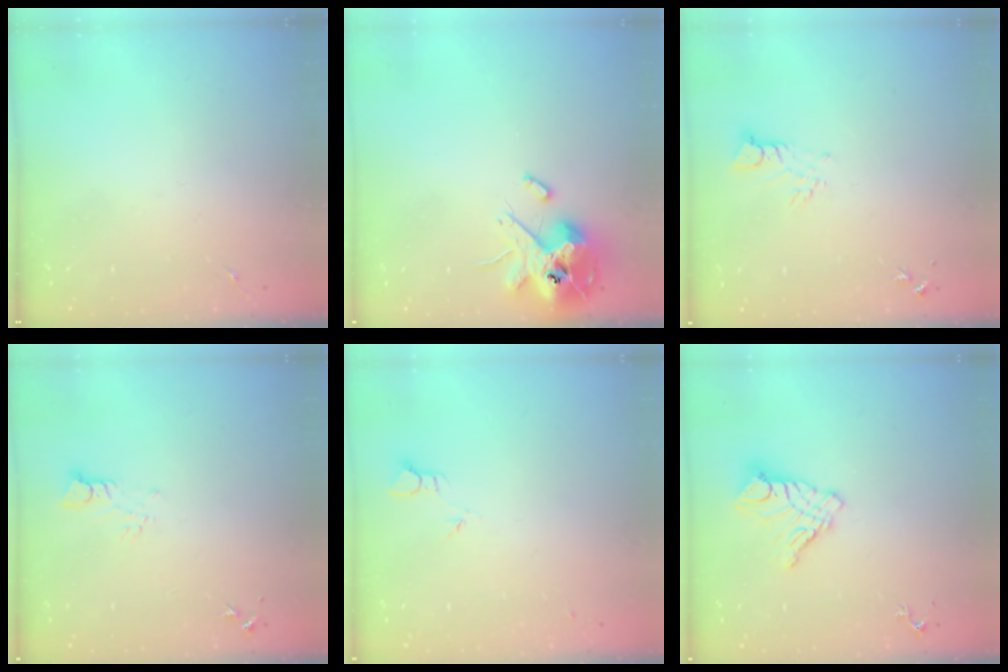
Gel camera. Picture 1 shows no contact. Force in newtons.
{"total": 14.3, "press": 14.0, "slide": 2.5}
{"total": 3.7, "press": 3.7, "slide": 0.4}
{"total": 3.1, "press": 3.1, "slide": 0.3}
{"total": 2.0, "press": 2.0, "slide": 0.1}
{"total": 11.5, "press": 11.4, "slide": 0.8}